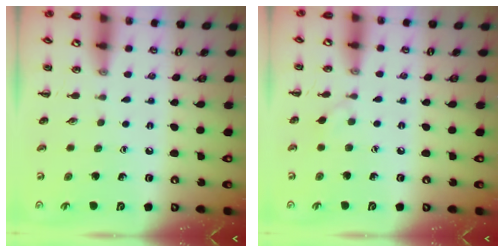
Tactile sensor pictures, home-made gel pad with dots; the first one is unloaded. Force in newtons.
{"total": 2.9, "press": 2.6, "slide": 1.1}